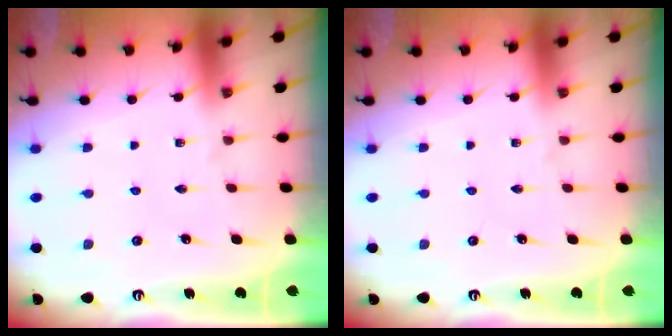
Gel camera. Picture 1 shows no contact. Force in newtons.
{"total": 0.0}